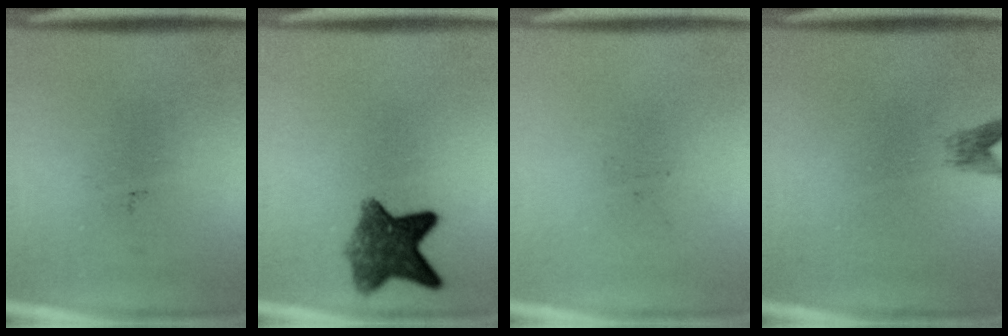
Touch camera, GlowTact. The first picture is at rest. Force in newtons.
{"total": 7.5}
{"total": 0.0}
{"total": 1.5}